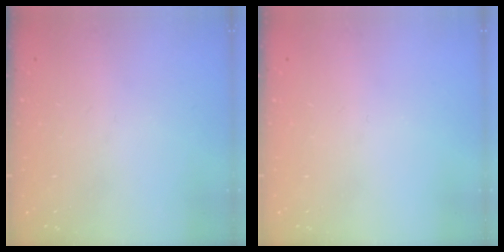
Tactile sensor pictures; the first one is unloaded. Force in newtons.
{"total": 0.0}